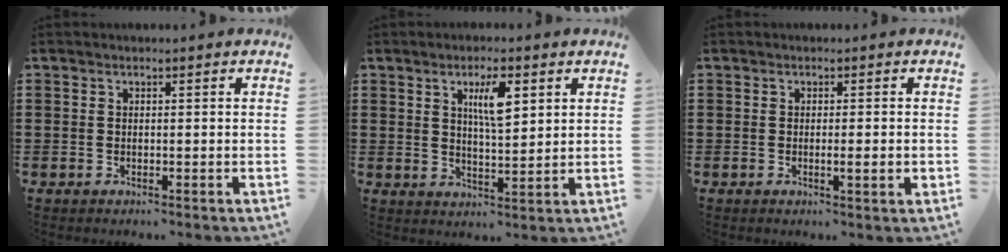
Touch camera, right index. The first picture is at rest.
{"total": 5.6, "force": [2.4, 1.6, 4.8], "torque": [-0.085, 0.002, 0.035]}
{"total": 2.2, "force": [-0.5, 0.0, 2.2], "torque": [-0.035, -0.006, -0.008]}